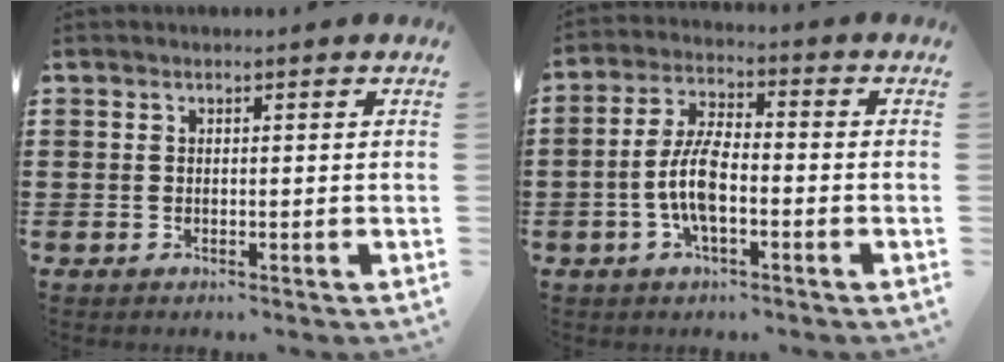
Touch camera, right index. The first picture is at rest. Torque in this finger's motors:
{"motor_torque": [2.14, 0.00, 0.74, 0.21]}